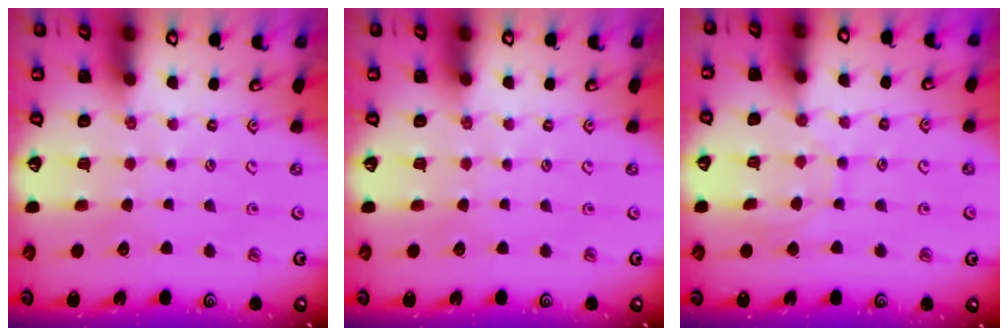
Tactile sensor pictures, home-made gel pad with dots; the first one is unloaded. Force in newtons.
{"total": 0.0}
{"total": 7.7, "press": 7.7, "slide": 0.7}